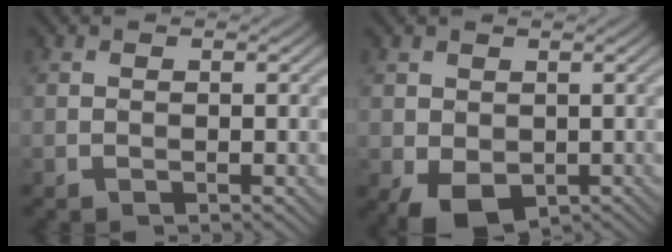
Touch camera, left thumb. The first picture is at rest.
{"total": 4.4, "force": [-0.6, 3.5, 2.6], "torque": [-0.065, -0.010, -0.013]}